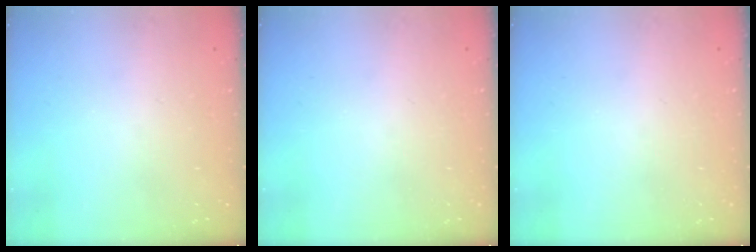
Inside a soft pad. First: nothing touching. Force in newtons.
{"total": 0.0}
{"total": 0.0}